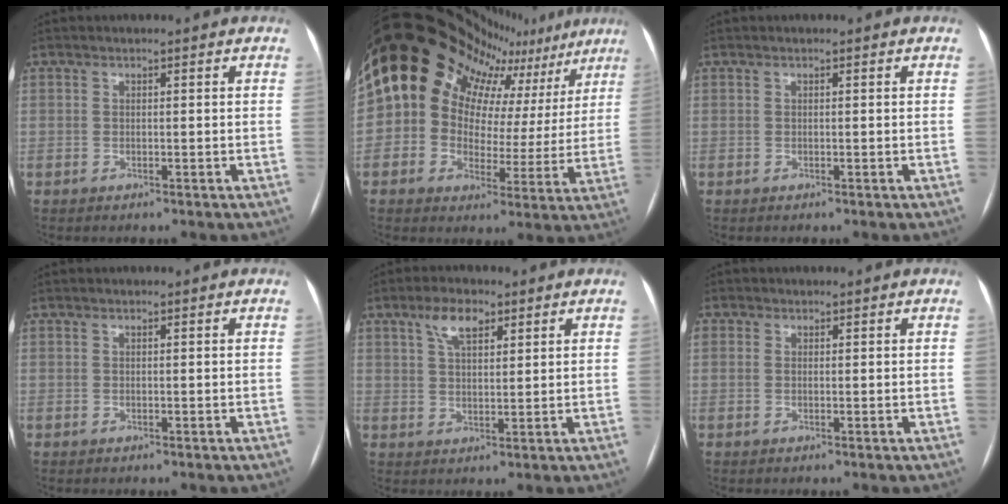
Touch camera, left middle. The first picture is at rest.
{"total": 21.7, "force": [14.5, 12.5, 10.4], "torque": [-0.161, 0.076, 0.171]}
{"total": 0.0}
{"total": 0.0}
{"total": 5.2, "force": [3.1, 2.1, 3.7], "torque": [-0.075, 0.010, 0.058]}
{"total": 1.7, "force": [0.5, 1.4, 0.9], "torque": [-0.031, 0.012, 0.010]}